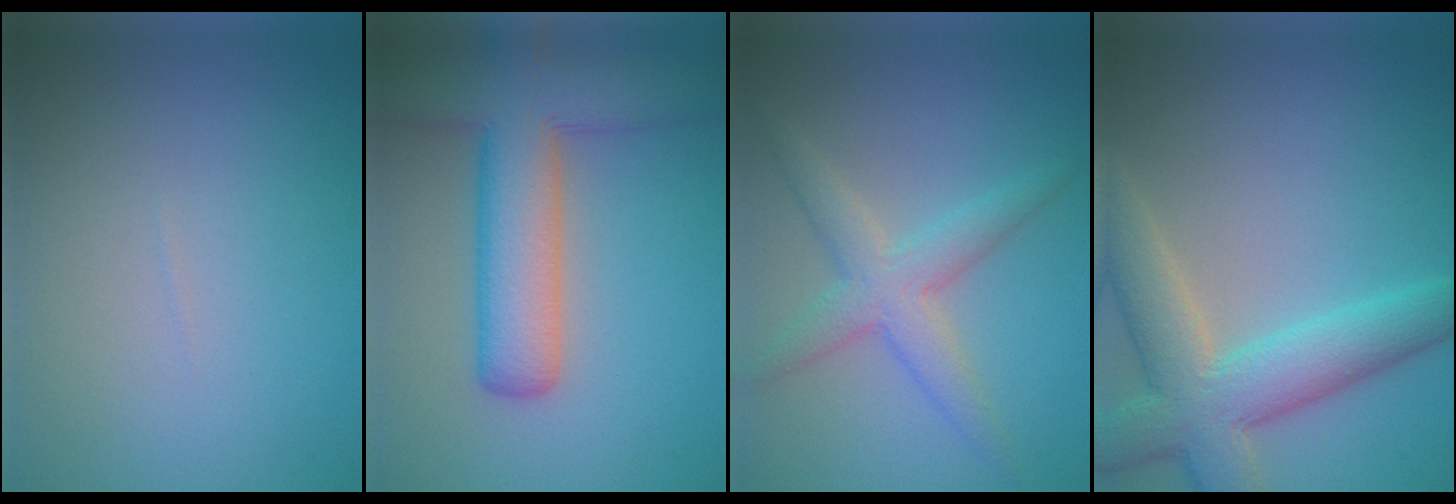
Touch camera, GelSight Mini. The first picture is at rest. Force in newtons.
{"total": 8.8, "press": 8.8, "slide": 0.5}
{"total": 3.9, "press": 3.9, "slide": 0.2}
{"total": 7.7, "press": 7.7, "slide": 0.8}